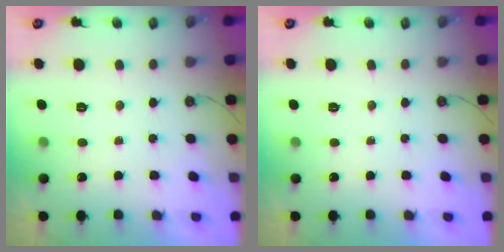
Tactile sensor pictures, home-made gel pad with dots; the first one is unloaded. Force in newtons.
{"total": 0.0}